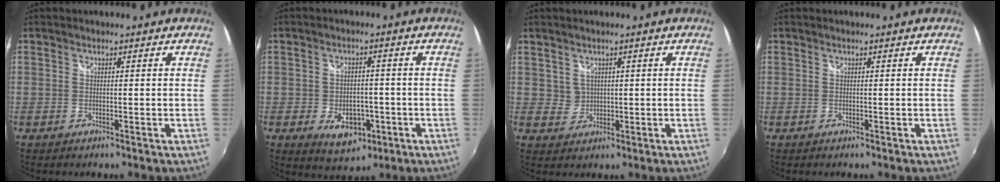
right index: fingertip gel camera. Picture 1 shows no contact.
{"total": 7.6, "force": [-3.0, 5.2, 4.8], "torque": [-0.091, -0.004, -0.037]}
{"total": 2.5, "force": [1.0, 2.2, 0.2], "torque": [0.004, 0.005, 0.021]}
{"total": 0.0}